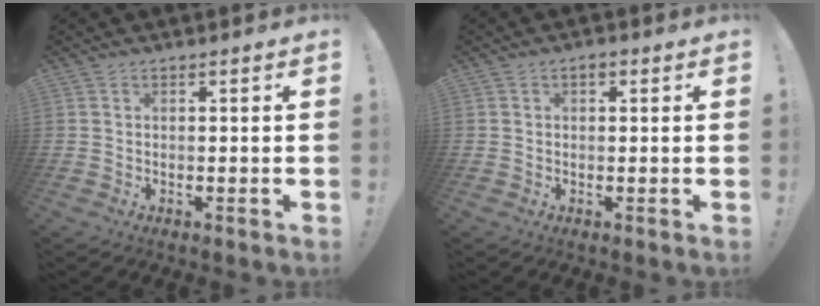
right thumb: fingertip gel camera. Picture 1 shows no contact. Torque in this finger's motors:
{"motor_torque": [0.18, 0.69, 0.22, 0.01, -0.01]}